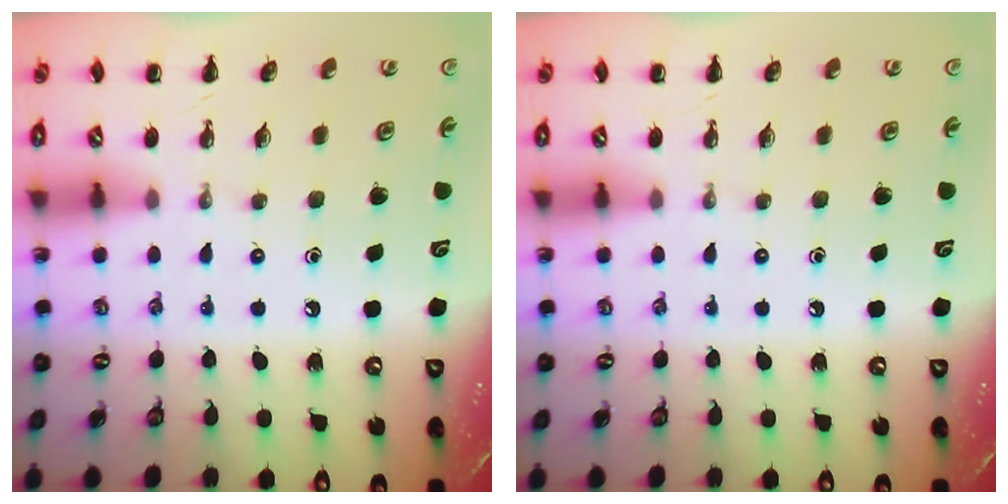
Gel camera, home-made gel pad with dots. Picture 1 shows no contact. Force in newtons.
{"total": 0.0}